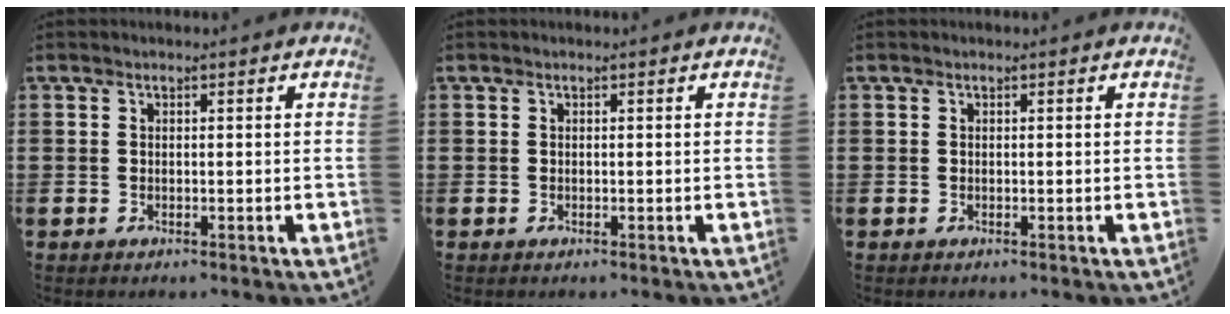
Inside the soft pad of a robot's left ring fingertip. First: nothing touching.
{"total": 0.0}
{"total": 0.0}